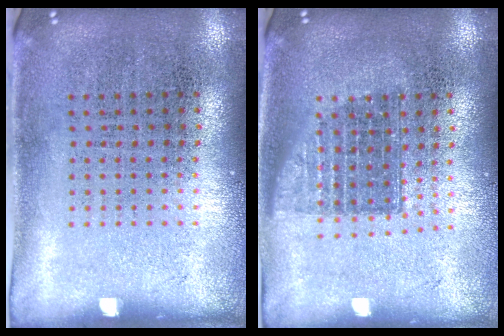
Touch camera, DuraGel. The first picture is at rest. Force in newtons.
{"total": 1.3, "press": 1.1, "slide": 0.8}